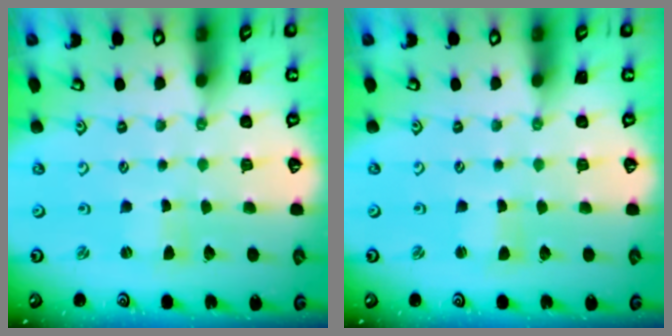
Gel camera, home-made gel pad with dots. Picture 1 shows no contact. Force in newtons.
{"total": 0.8, "press": 0.8, "slide": 0.1}